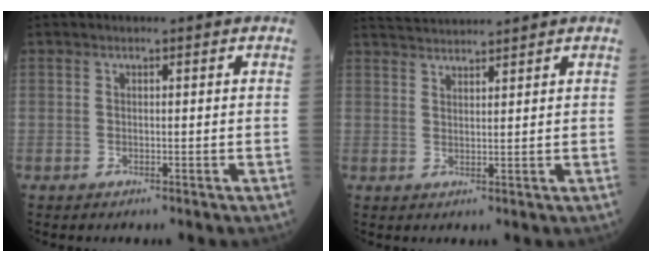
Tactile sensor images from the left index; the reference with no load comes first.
{"total": 4.4, "force": [4.3, -0.9, 0.6], "torque": [-0.012, 0.025, 0.081]}